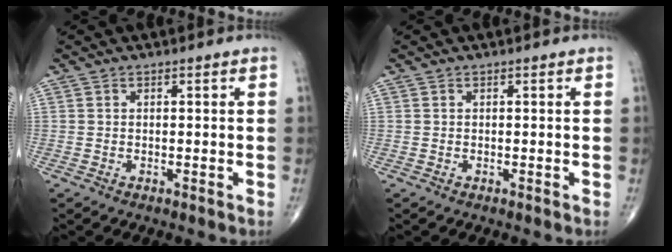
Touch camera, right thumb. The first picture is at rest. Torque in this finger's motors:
{"motor_torque": [0.00, 0.00, 0.00, 0.00, 0.04]}